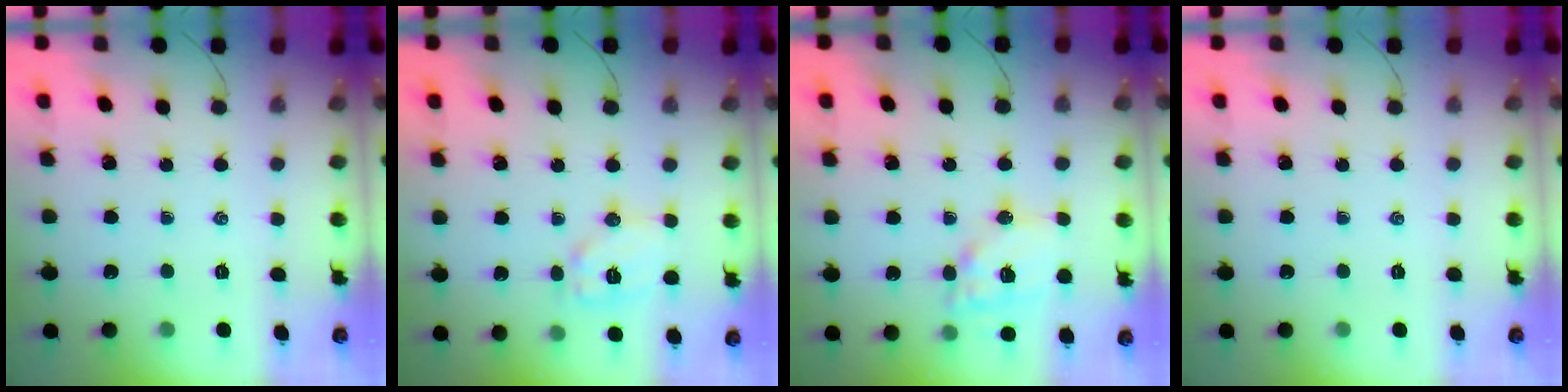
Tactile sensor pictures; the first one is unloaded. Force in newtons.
{"total": 9.5, "press": 9.5, "slide": 0.2}
{"total": 13.6, "press": 13.3, "slide": 2.6}
{"total": 0.0}